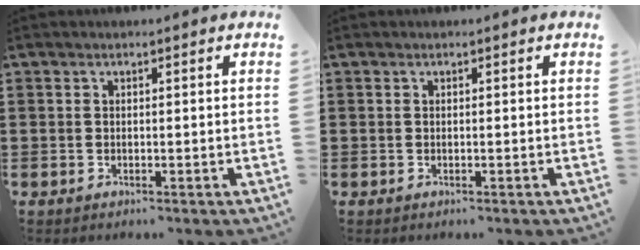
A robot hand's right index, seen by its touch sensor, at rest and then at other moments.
{"total": 0.0}